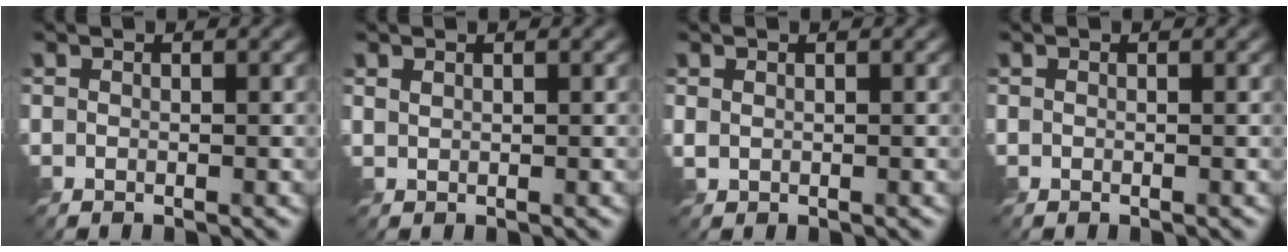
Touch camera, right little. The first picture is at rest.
{"total": 0.5, "force": [0.4, 0.2, 0.2], "torque": [-0.008, 0.000, 0.010]}
{"total": 0.6, "force": [0.3, 0.4, 0.4], "torque": [-0.013, -0.002, 0.009]}
{"total": 0.0}